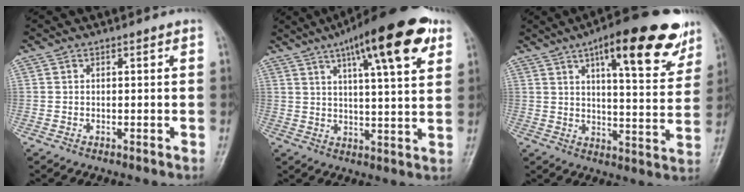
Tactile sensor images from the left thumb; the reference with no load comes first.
{"total": 18.1, "force": [9.5, 4.4, 14.8], "torque": [-0.201, -0.017, 0.138]}
{"total": 19.8, "force": [11.4, 5.9, 15.1], "torque": [-0.175, -0.038, 0.160]}